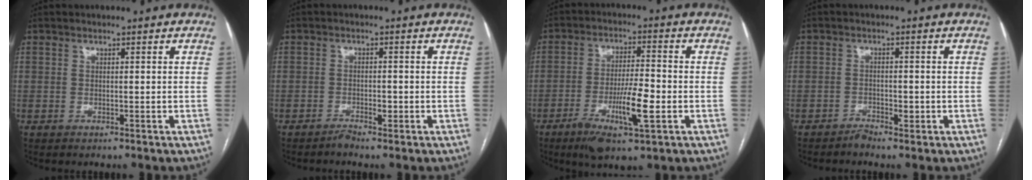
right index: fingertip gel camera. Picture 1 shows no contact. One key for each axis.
{"total": 1.7, "fx": -1.2, "fy": 0.5, "fz": 1.1, "tx": -0.016, "ty": 0.002, "tz": -0.018}
{"total": 10.1, "fx": -3.8, "fy": 1.5, "fz": 9.2, "tx": -0.170, "ty": -0.010, "tz": -0.062}
{"total": 1.5, "fx": -1.2, "fy": 0.8, "fz": 0.6, "tx": -0.007, "ty": 0.003, "tz": -0.018}